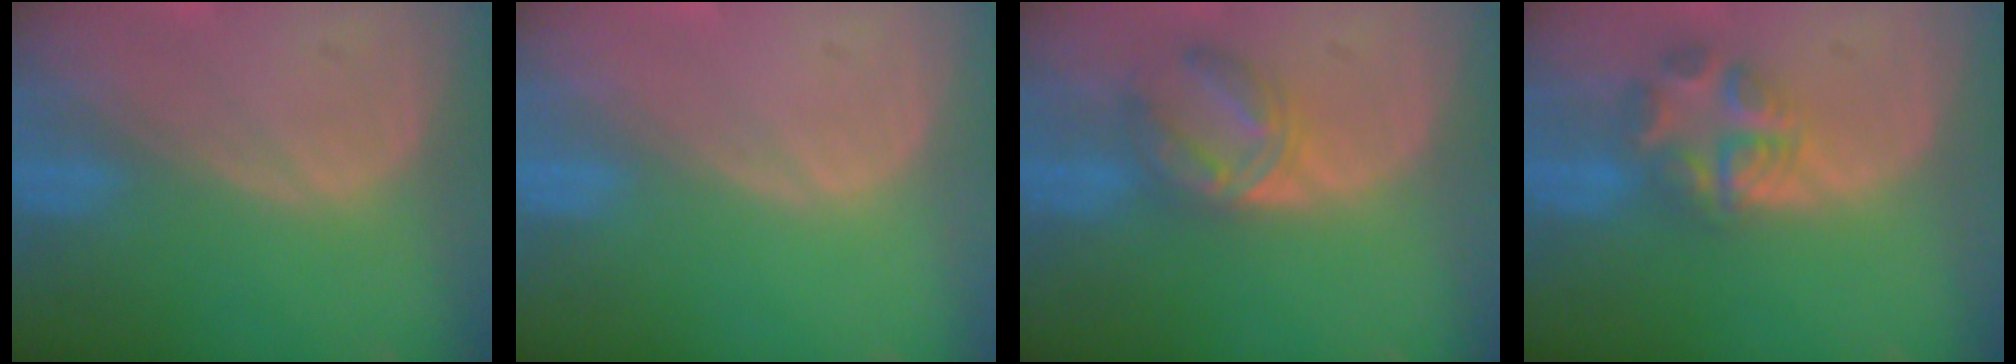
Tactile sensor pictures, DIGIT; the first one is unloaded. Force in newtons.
{"total": 0.5, "press": 0.0, "slide": 0.5}
{"total": 5.4, "press": 5.3, "slide": 1.0}
{"total": 5.6, "press": 5.5, "slide": 1.0}